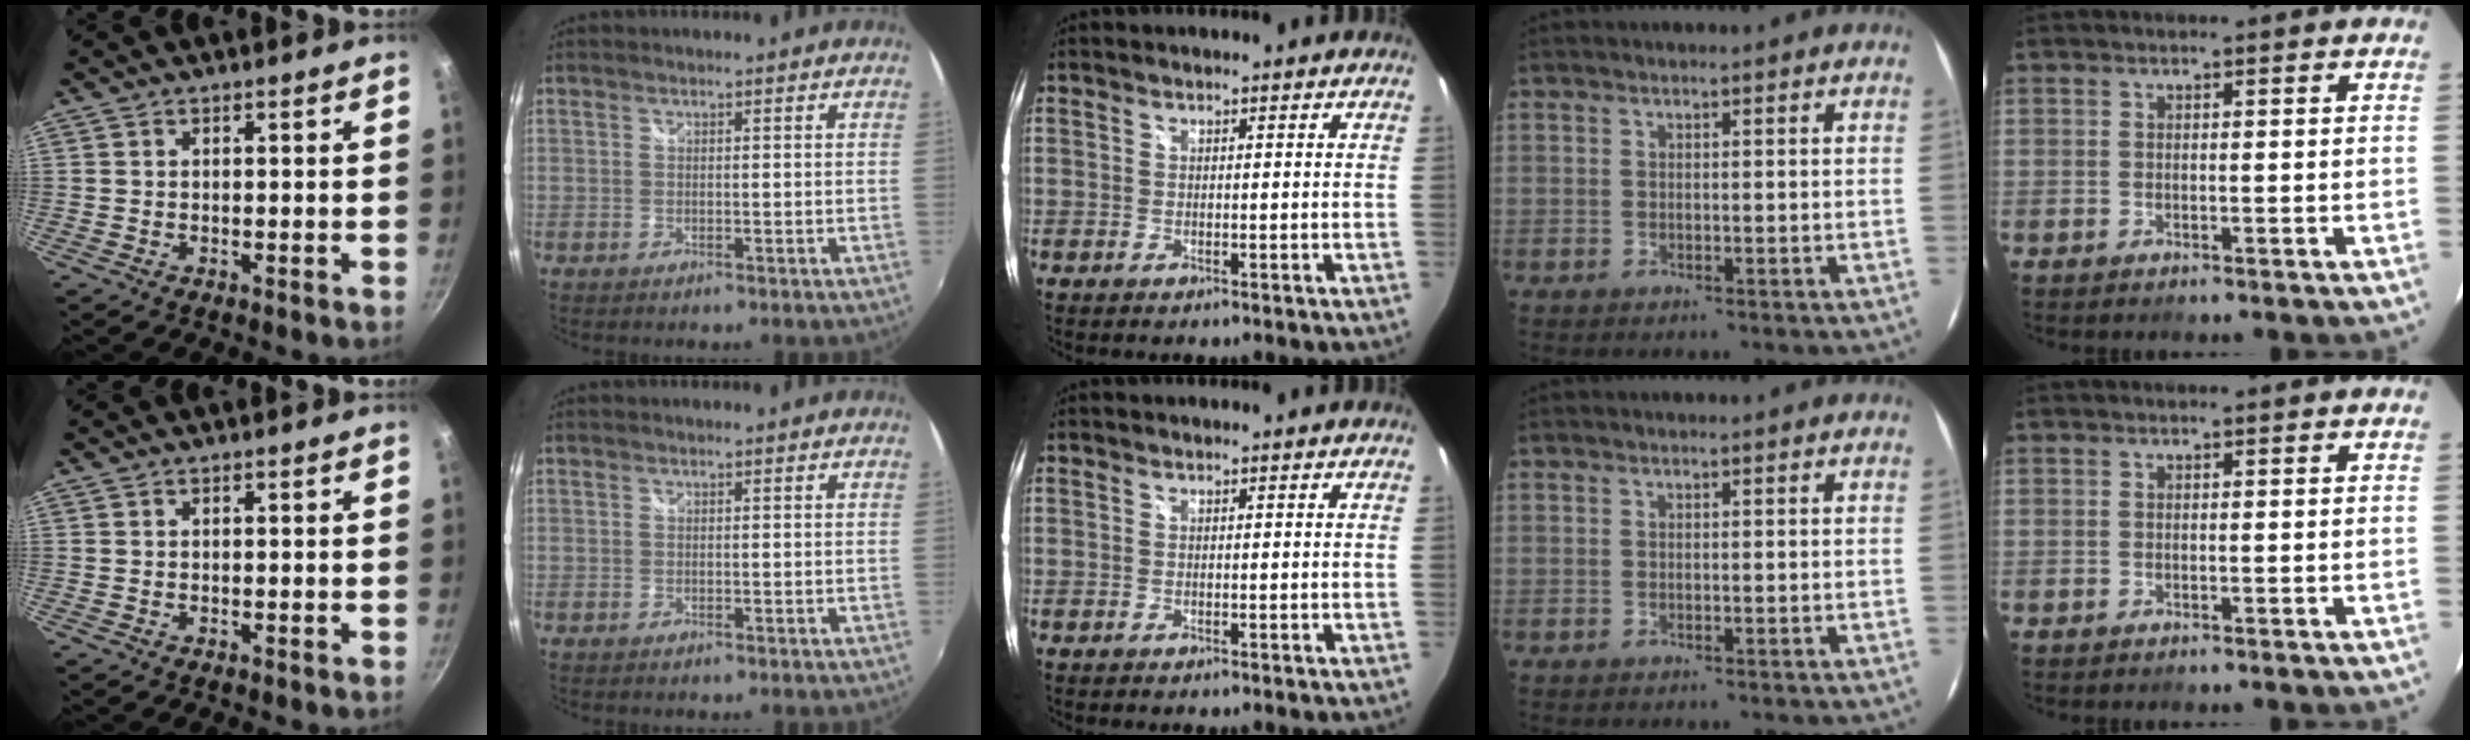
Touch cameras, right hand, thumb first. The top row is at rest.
{}